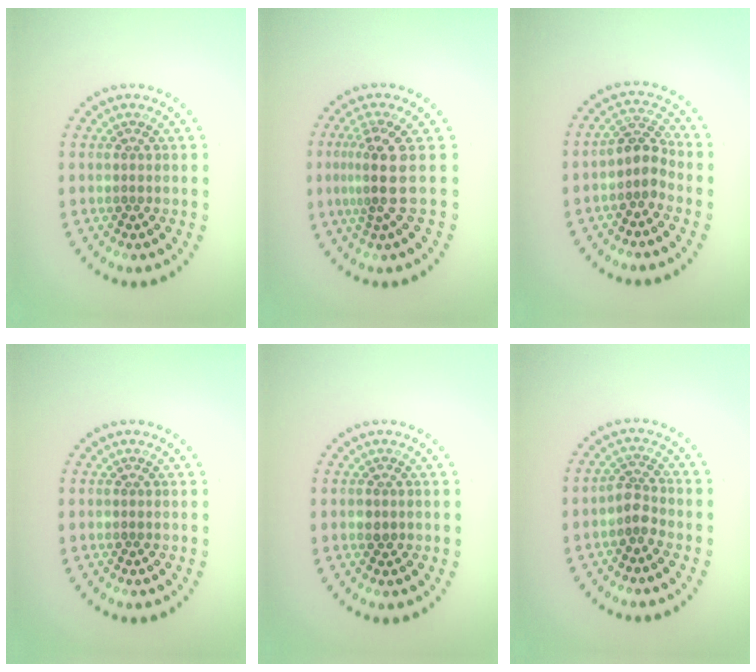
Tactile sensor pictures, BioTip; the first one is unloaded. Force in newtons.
{"total": 3.4, "press": 2.6, "slide": 2.3}
{"total": 2.7, "press": 2.1, "slide": 1.7}
{"total": 0.0}
{"total": 0.9, "press": 0.8, "slide": 0.3}
{"total": 2.0, "press": 1.4, "slide": 1.4}